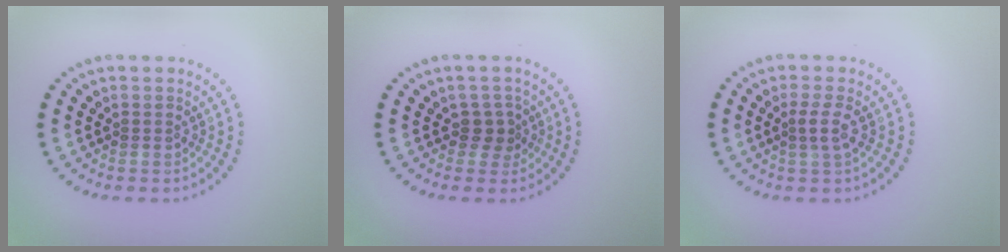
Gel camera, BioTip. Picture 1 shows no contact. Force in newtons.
{"total": 1.6, "press": 1.2, "slide": 1.0}
{"total": 1.6, "press": 1.1, "slide": 1.1}